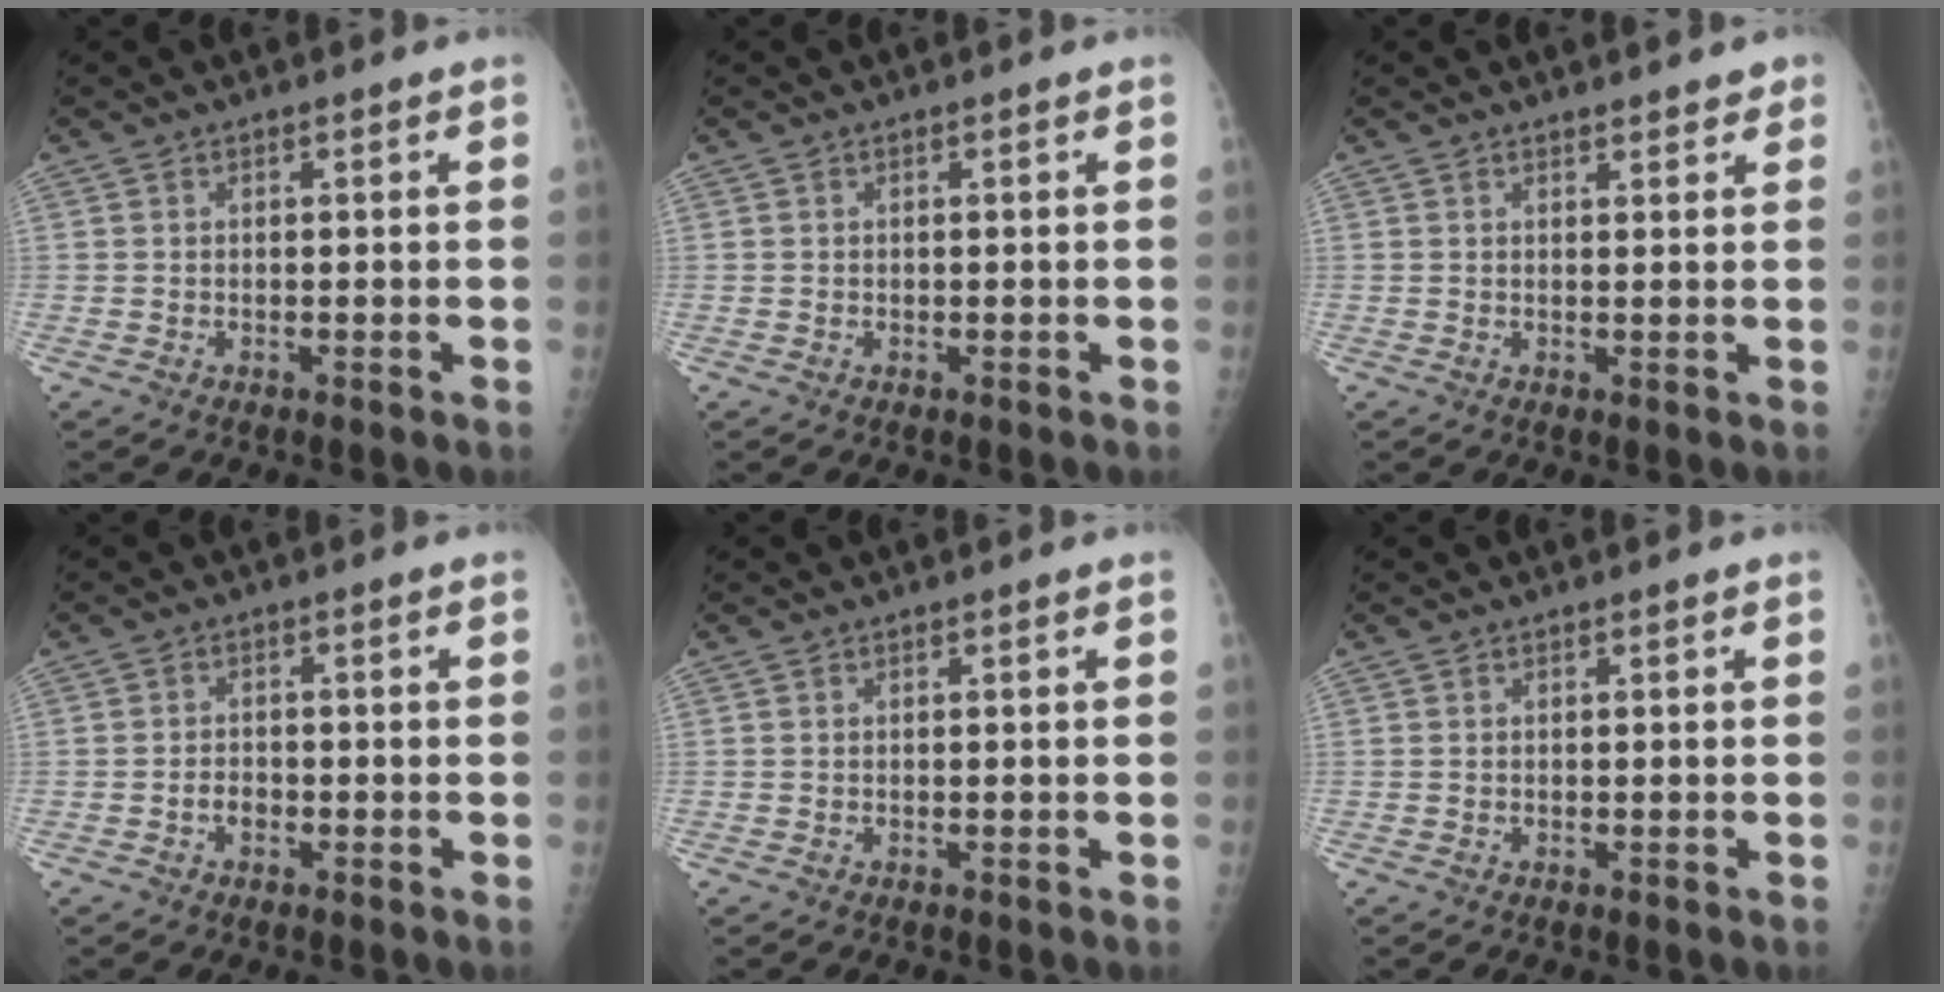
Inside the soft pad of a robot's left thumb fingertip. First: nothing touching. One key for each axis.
{"total": 0.0}
{"total": 2.3, "fx": 1.9, "fy": 0.8, "fz": 1.0, "tx": 0.002, "ty": -0.006, "tz": 0.021}
{"total": 2.1, "fx": -1.0, "fy": 1.5, "fz": 1.1, "tx": -0.010, "ty": 0.009, "tz": -0.019}
{"total": 0.0}
{"total": 0.0}